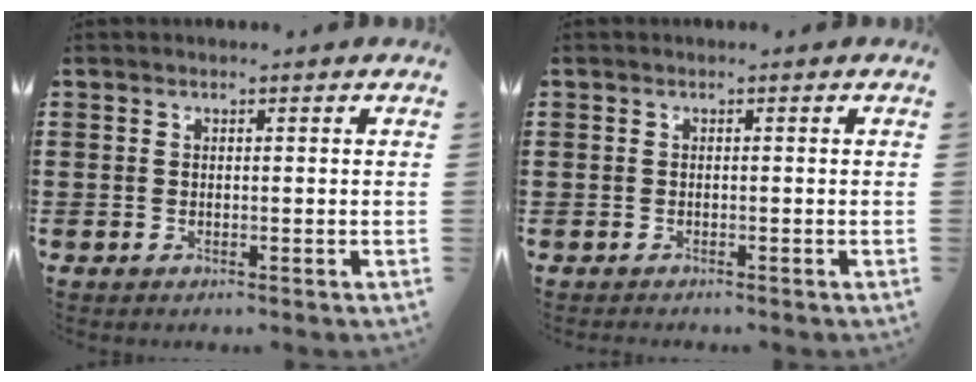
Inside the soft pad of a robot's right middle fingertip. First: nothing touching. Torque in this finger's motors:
{"motor_torque": [-1.23, 0.91, -1.05, -0.21]}